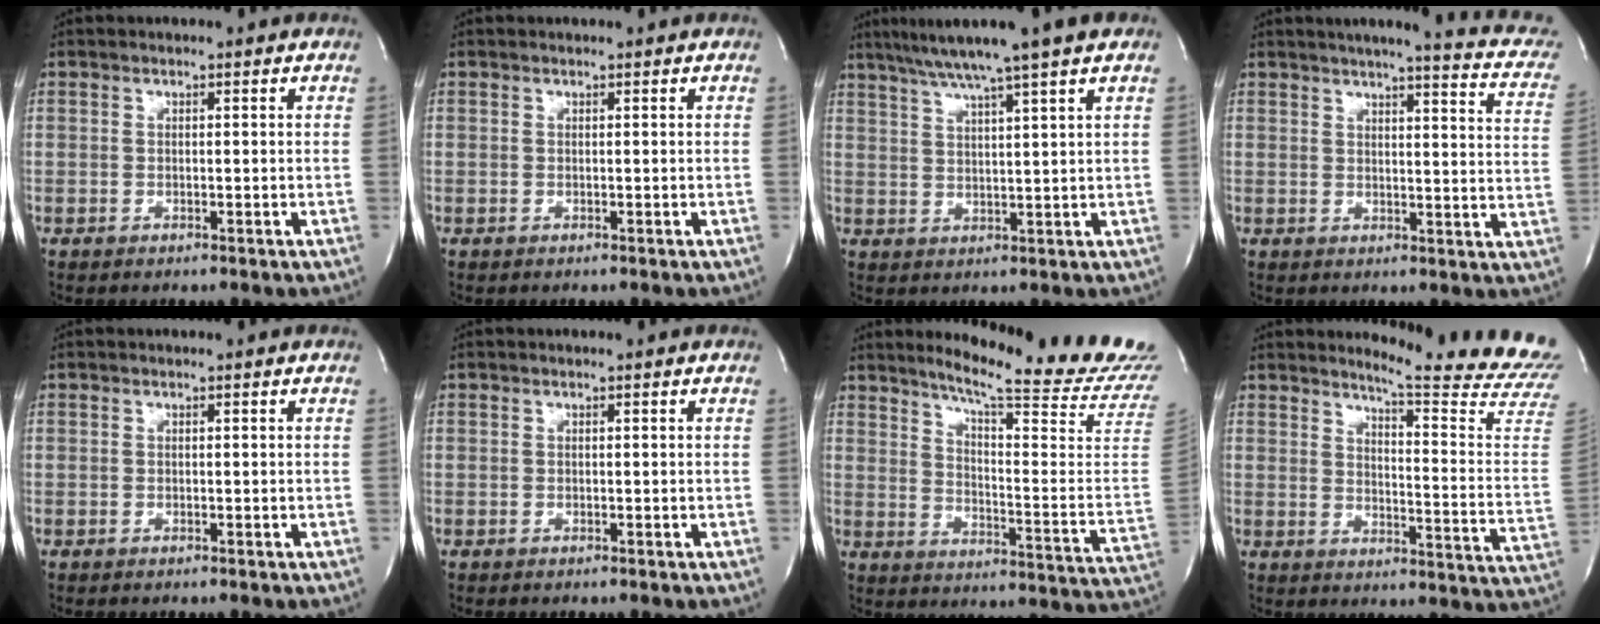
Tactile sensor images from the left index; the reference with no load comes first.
{"total": 0.0}
{"total": 9.5, "force": [7.1, -1.5, 6.1], "torque": [-0.103, 0.017, 0.106]}
{"total": 14.1, "force": [11.5, 1.8, 8.0], "torque": [-0.098, -0.024, 0.112]}
{"total": 0.0}
{"total": 0.0}
{"total": 23.2, "force": [20.7, -1.3, 10.5], "torque": [-0.160, -0.128, 0.255]}
{"total": 18.6, "force": [17.7, -1.4, 5.3], "torque": [-0.078, -0.159, 0.196]}